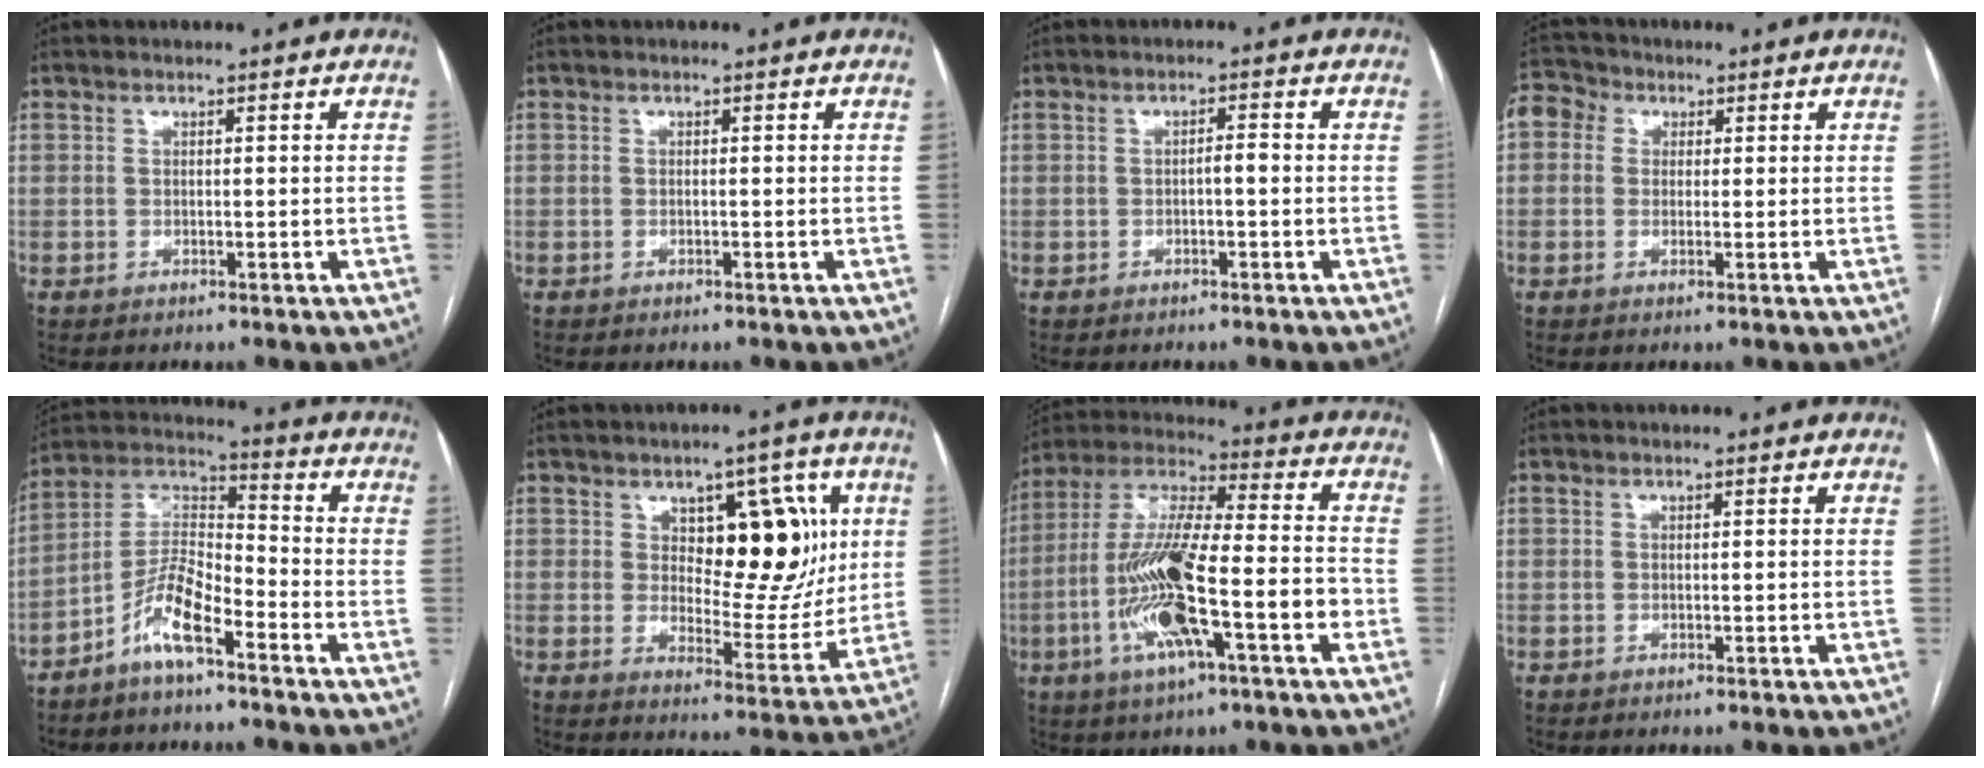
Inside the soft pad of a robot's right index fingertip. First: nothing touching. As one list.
[{"total": 0.0}, {"total": 1.5, "force": [-0.4, 0.3, 1.4], "torque": [-0.021, 0.004, -0.007]}, {"total": 12.4, "force": [3.7, 10.4, 5.7], "torque": [-0.169, 0.053, 0.064]}, {"total": 8.5, "force": [-5.3, 2.0, 6.3], "torque": [-0.133, 0.012, -0.107]}, {"total": 12.8, "force": [3.8, 6.4, 10.4], "torque": [-0.130, 0.018, 0.066]}, {"total": 18.2, "force": [-5.7, 3.1, 17.0], "torque": [-0.336, 0.005, -0.098]}, {"total": 0.0}]